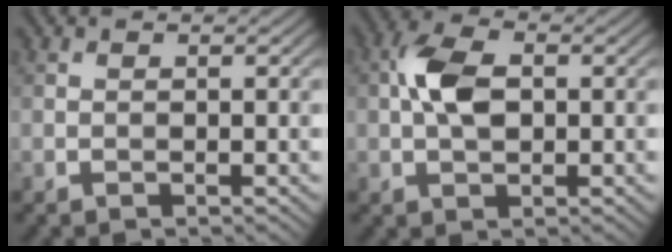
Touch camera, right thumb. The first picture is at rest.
{"total": 5.6, "force": [0.4, 3.2, 4.5], "torque": [-0.100, 0.011, 0.003]}